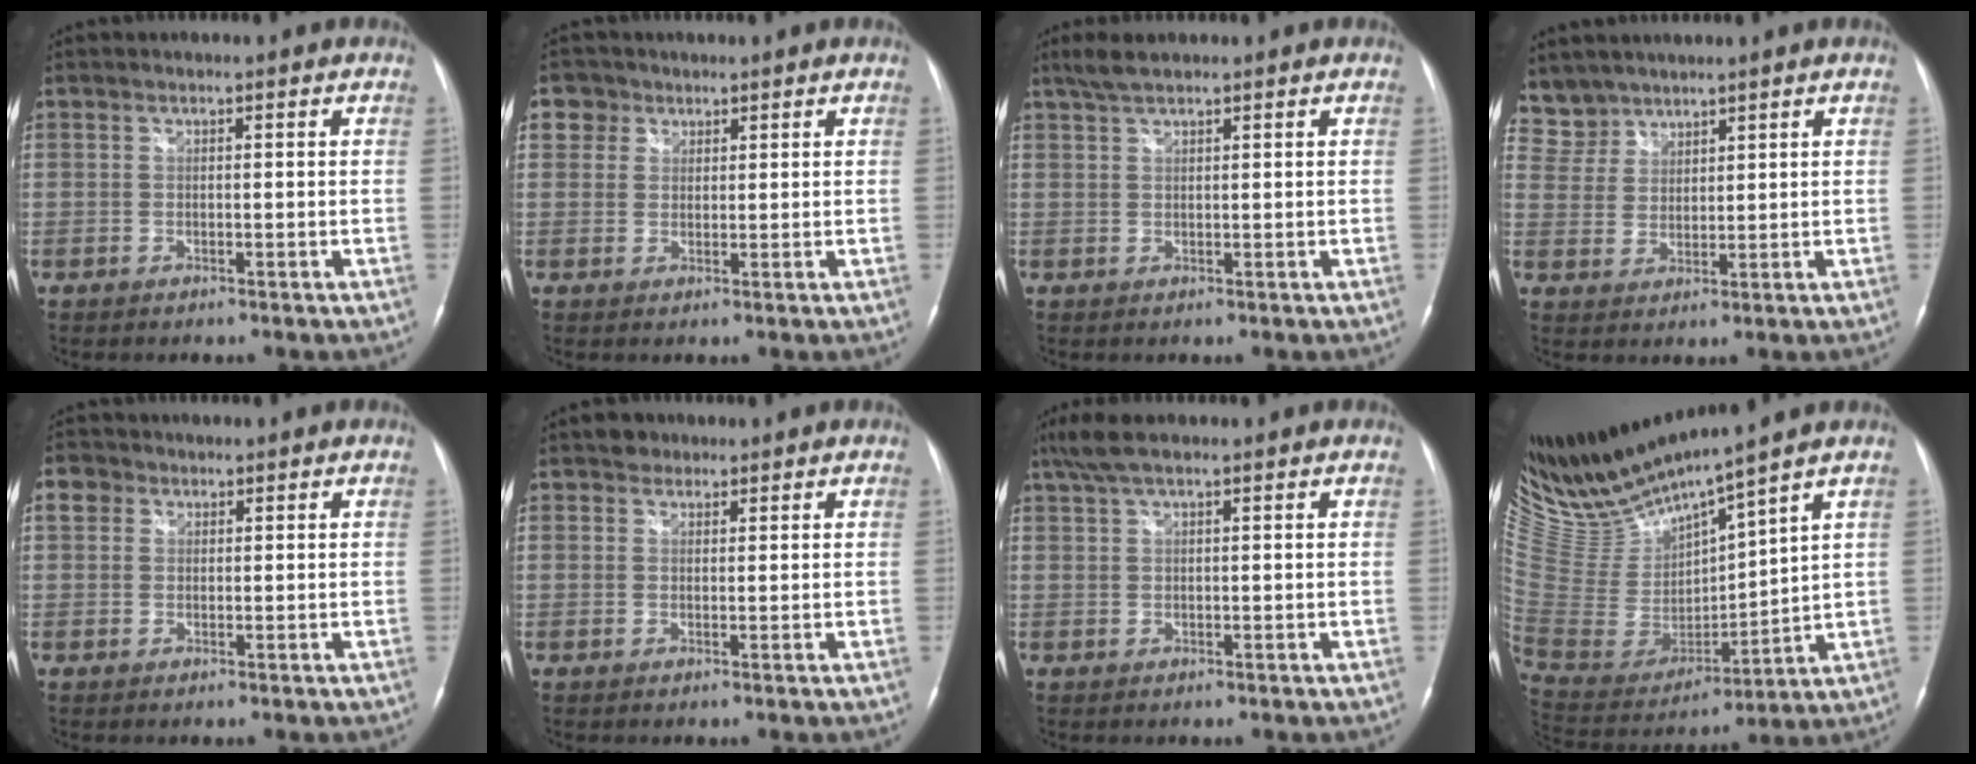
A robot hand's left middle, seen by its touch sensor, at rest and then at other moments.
{"total": 3.2, "force": [1.7, 2.7, 0.1], "torque": [0.004, 0.009, 0.023]}
{"total": 2.9, "force": [2.4, 0.5, 1.6], "torque": [-0.038, 0.009, 0.049]}
{"total": 5.2, "force": [4.6, 2.3, -0.7], "torque": [0.017, 0.008, 0.099]}
{"total": 2.9, "force": [1.3, 2.5, 0.9], "torque": [-0.021, 0.014, 0.023]}
{"total": 2.0, "force": [1.4, 1.4, 0.2], "torque": [-0.004, 0.005, 0.020]}
{"total": 4.3, "force": [3.1, 0.8, 2.8], "torque": [-0.064, 0.022, 0.063]}
{"total": 14.8, "force": [13.9, -0.7, 5.3], "torque": [-0.121, -0.024, 0.290]}